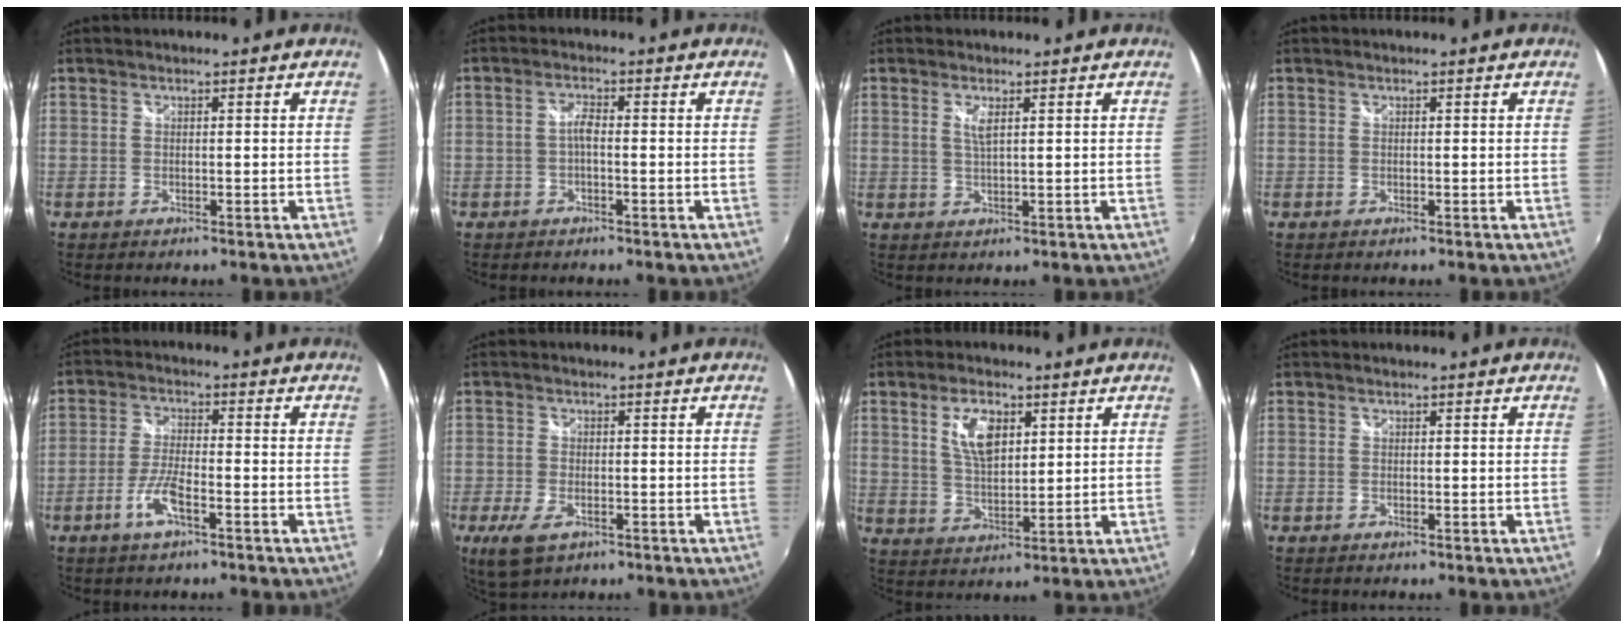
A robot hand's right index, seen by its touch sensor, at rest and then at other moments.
{"total": 2.1, "force": [-0.6, 0.6, 1.9], "torque": [-0.040, 0.007, -0.014]}
{"total": 2.4, "force": [1.0, 0.4, 2.1], "torque": [-0.040, -0.002, 0.016]}
{"total": 0.0}
{"total": 5.9, "force": [-3.2, 1.2, 4.8], "torque": [-0.108, -0.002, -0.062]}
{"total": 6.5, "force": [-3.2, 3.3, 4.5], "torque": [-0.106, -0.019, -0.058]}
{"total": 7.7, "force": [3.1, 3.8, 6.0], "torque": [-0.112, 0.007, 0.061]}
{"total": 0.0}